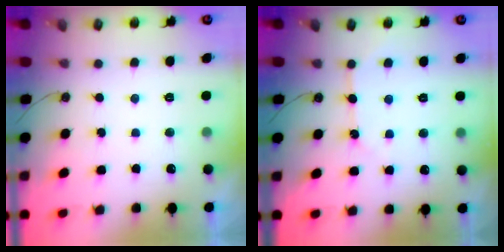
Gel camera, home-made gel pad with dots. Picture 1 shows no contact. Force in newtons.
{"total": 6.1, "press": 6.1, "slide": 0.7}